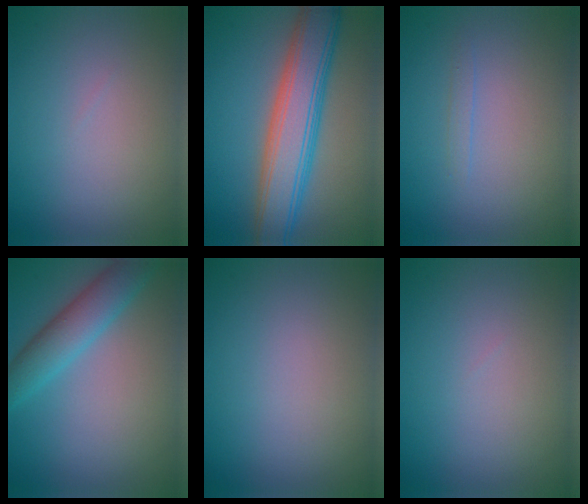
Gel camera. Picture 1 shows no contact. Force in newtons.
{"total": 8.0, "press": 8.0, "slide": 0.2}
{"total": 0.6, "press": 0.6, "slide": 0.0}
{"total": 4.3, "press": 4.3, "slide": 0.1}
{"total": 0.0}
{"total": 0.0}